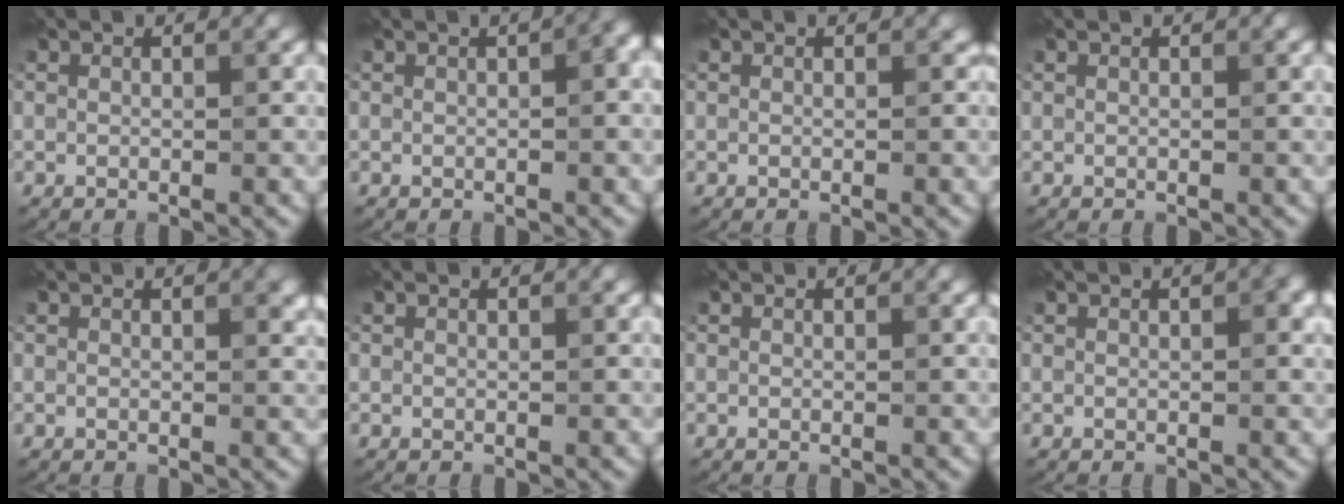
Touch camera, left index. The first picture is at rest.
{"total": 2.4, "force": [0.1, 0.5, 2.4], "torque": [-0.028, 0.007, 0.005]}
{"total": 0.8, "force": [0.1, 0.6, 0.4], "torque": [-0.005, -0.005, 0.001]}
{"total": 0.0}
{"total": 0.9, "force": [0.4, 0.3, 0.8], "torque": [-0.008, -0.003, 0.005]}
{"total": 0.0}
{"total": 0.0}
{"total": 1.3, "force": [0.2, 0.4, 1.3], "torque": [-0.015, -0.001, 0.002]}